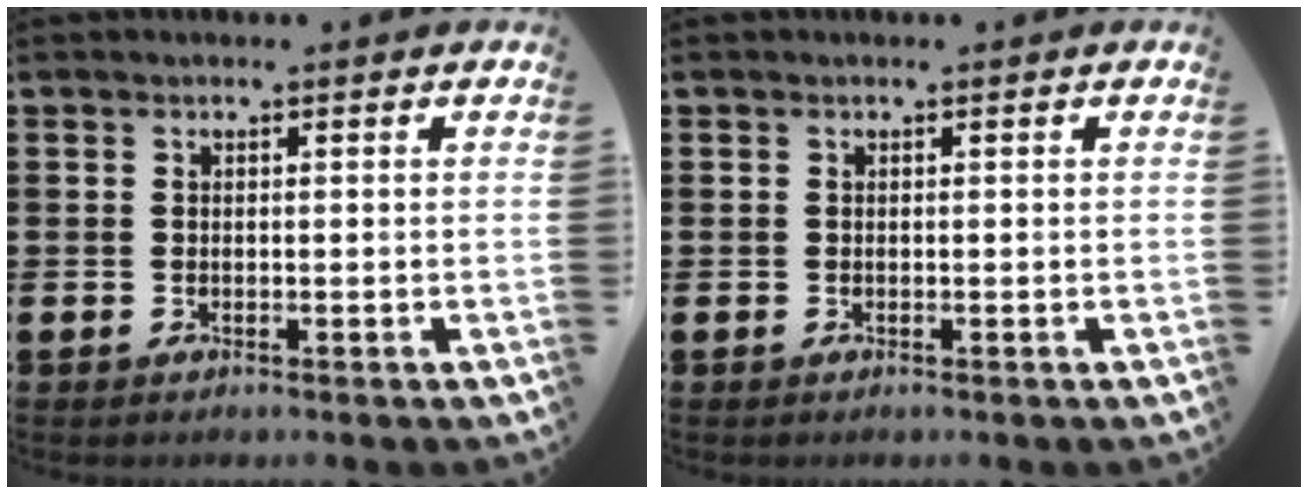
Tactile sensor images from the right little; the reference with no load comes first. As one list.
[{"total": 0.0}]